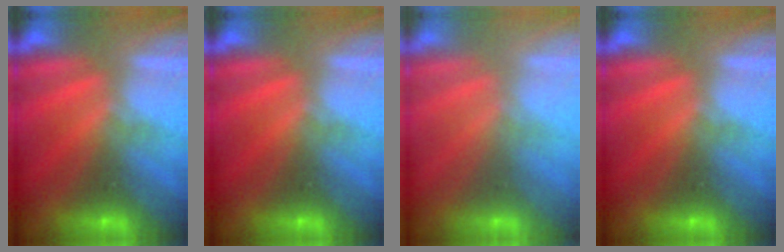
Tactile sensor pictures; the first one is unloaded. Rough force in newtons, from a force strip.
{"total": 0.0}
{"total": 2.5}
{"total": 0.0}